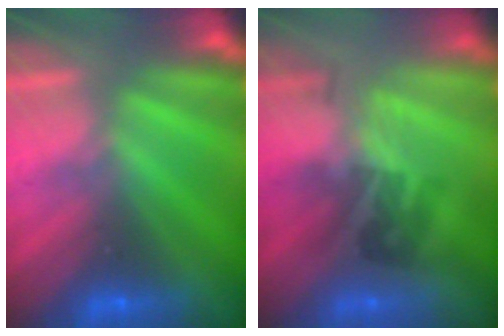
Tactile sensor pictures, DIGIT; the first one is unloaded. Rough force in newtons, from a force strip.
{"total": 2.2}